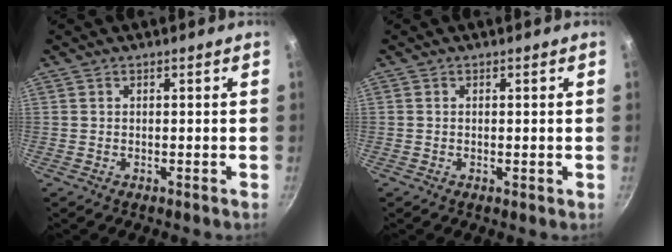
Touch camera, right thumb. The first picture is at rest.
{"total": 0.6, "force": [0.0, 0.3, 0.6], "torque": [-0.008, -0.001, -0.002]}